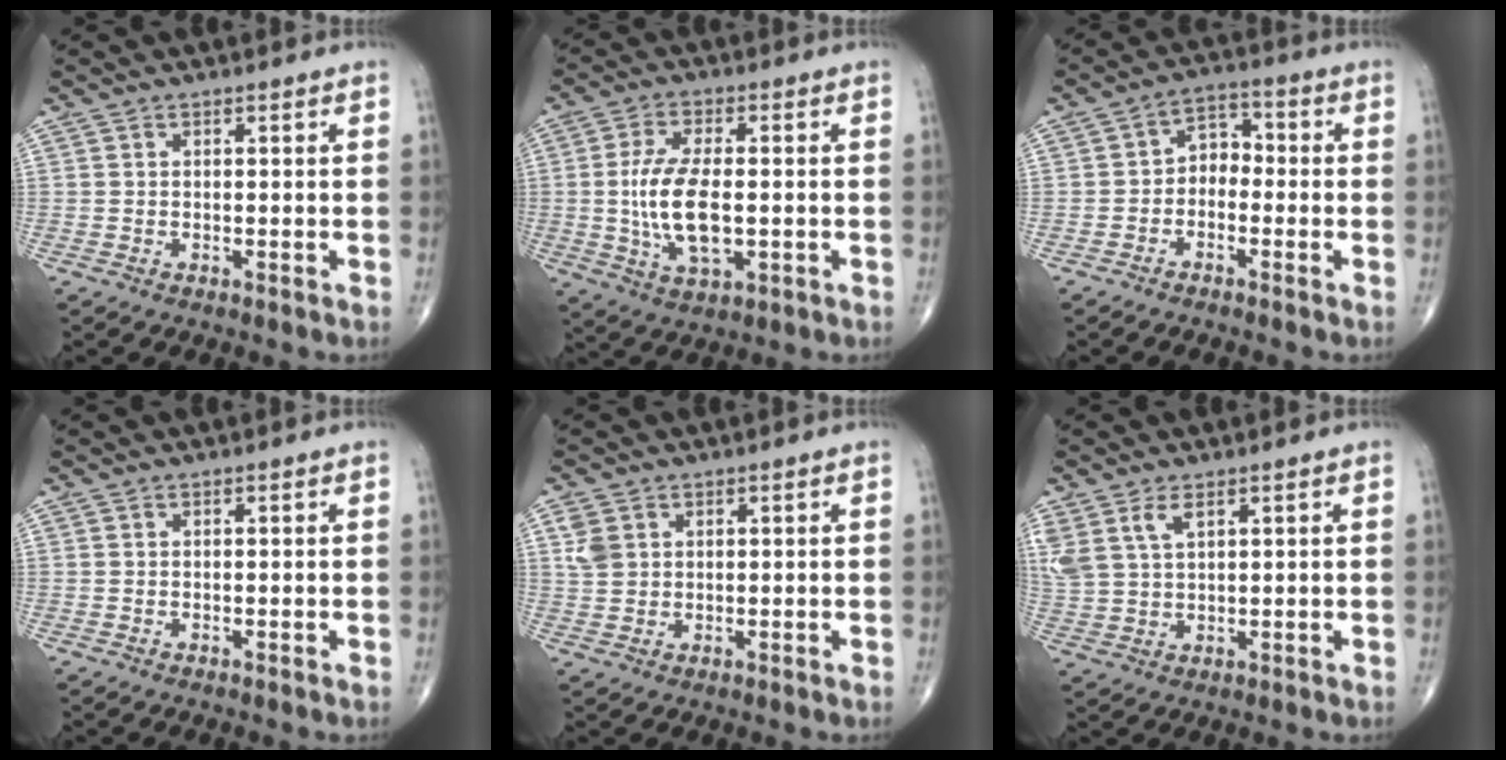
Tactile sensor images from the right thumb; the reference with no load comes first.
{"total": 11.6, "force": [-0.8, 5.4, 10.3], "torque": [-0.203, -0.003, -0.012]}
{"total": 5.1, "force": [-1.3, 3.8, 3.1], "torque": [-0.025, 0.032, -0.039]}
{"total": 0.0}
{"total": 3.8, "force": [1.4, 3.0, 2.0], "torque": [-0.033, -0.001, 0.033]}
{"total": 7.2, "force": [3.7, 3.8, 4.9], "torque": [-0.115, -0.003, 0.084]}